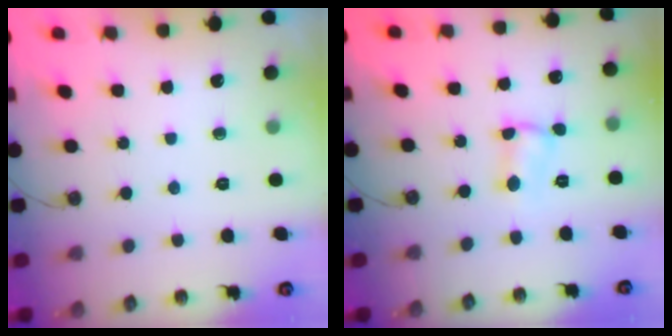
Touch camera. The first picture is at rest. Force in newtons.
{"total": 2.5, "press": 2.5, "slide": 0.5}